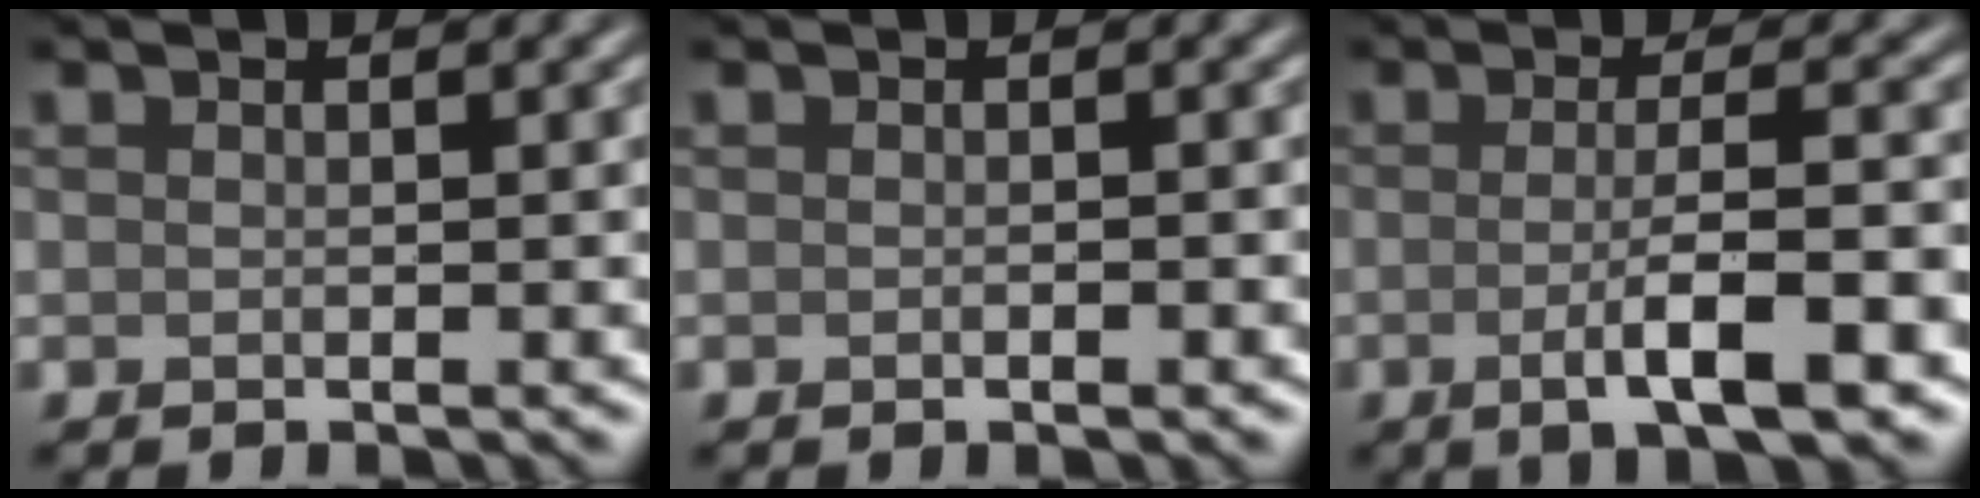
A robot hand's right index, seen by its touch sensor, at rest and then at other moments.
{"total": 0.7, "force": [-0.3, 0.2, 0.6], "torque": [-0.009, 0.000, -0.003]}
{"total": 5.6, "force": [-1.6, 1.1, 5.2], "torque": [-0.086, -0.002, -0.029]}